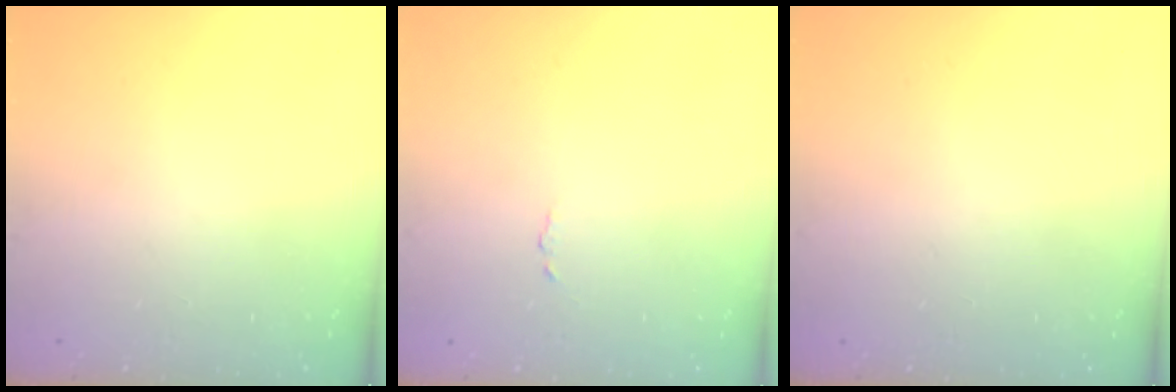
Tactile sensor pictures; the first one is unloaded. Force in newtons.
{"total": 1.7, "press": 1.7, "slide": 0.1}
{"total": 1.6, "press": 1.6, "slide": 0.1}